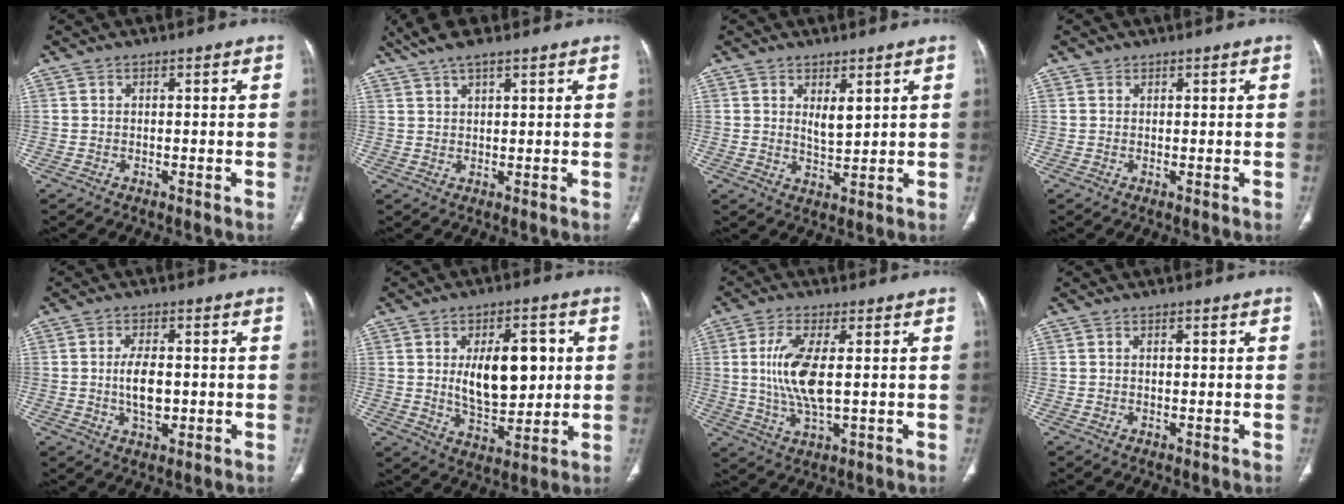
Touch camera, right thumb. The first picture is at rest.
{"total": 6.3, "force": [4.6, 1.5, 4.0], "torque": [-0.082, 0.005, 0.087]}
{"total": 3.8, "force": [1.8, 1.6, 3.0], "torque": [-0.045, -0.021, 0.037]}
{"total": 0.7, "force": [0.5, 0.5, 0.1], "torque": [0.004, -0.004, 0.007]}
{"total": 6.3, "force": [-0.3, 3.3, 5.3], "torque": [-0.092, -0.002, -0.004]}
{"total": 14.9, "force": [2.0, 8.0, 12.4], "torque": [-0.159, -0.010, 0.041]}
{"total": 9.9, "force": [1.0, 3.4, 9.2], "torque": [-0.206, -0.011, 0.022]}
{"total": 1.0, "force": [0.2, 0.5, 0.8], "torque": [-0.019, 0.003, 0.003]}